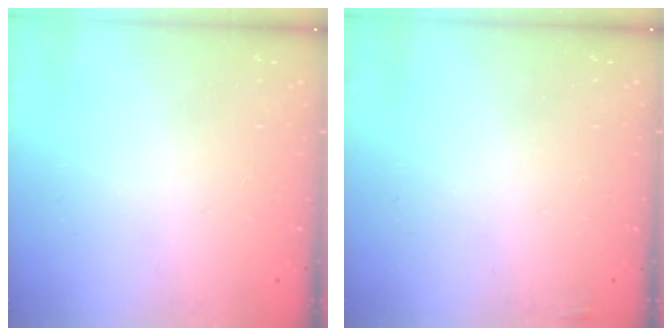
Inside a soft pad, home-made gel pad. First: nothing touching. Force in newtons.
{"total": 2.2, "press": 2.1, "slide": 0.7}